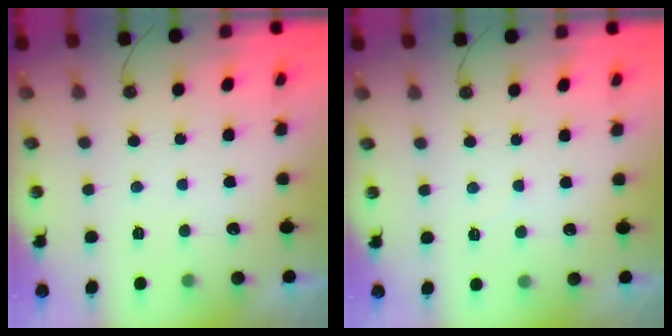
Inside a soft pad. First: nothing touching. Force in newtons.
{"total": 3.6, "press": 3.5, "slide": 0.5}